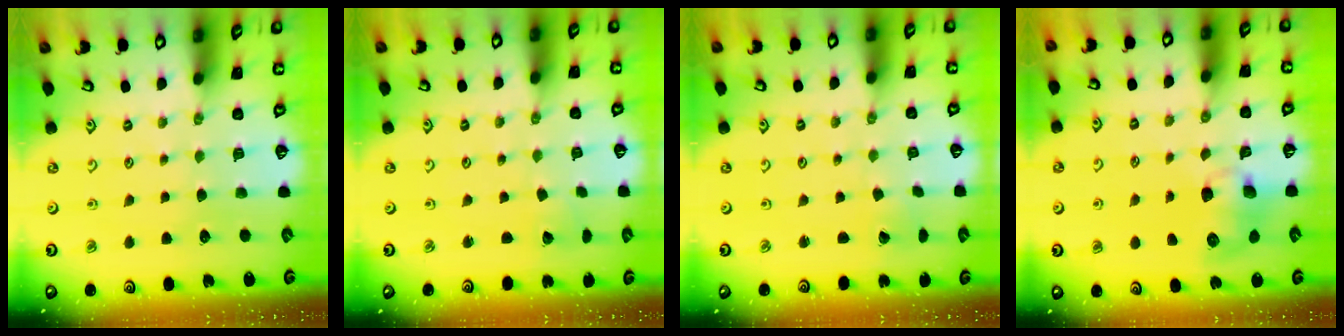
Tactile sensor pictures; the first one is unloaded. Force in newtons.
{"total": 1.7, "press": 1.7, "slide": 0.1}
{"total": 0.6, "press": 0.6, "slide": 0.1}
{"total": 8.0, "press": 8.0, "slide": 1.0}